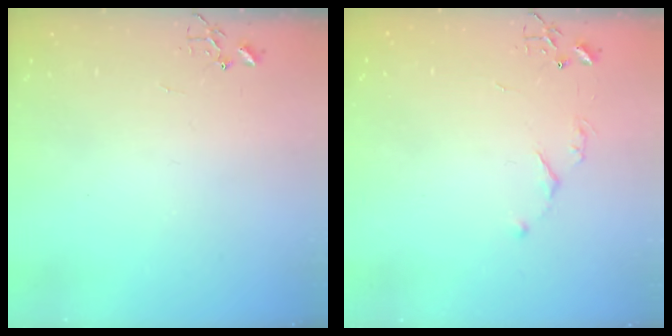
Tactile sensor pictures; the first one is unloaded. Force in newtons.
{"total": 4.3, "press": 4.3, "slide": 0.7}